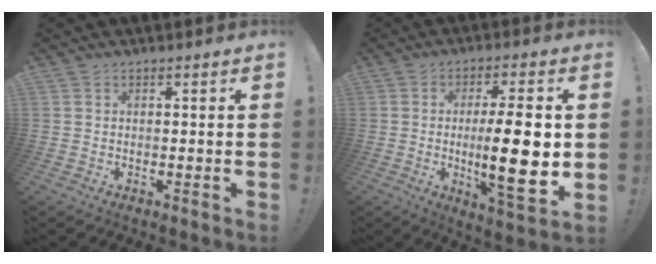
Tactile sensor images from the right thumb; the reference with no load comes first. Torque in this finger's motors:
{"motor_torque": [0.82, 1.86, 0.56, -0.07, 0.14]}